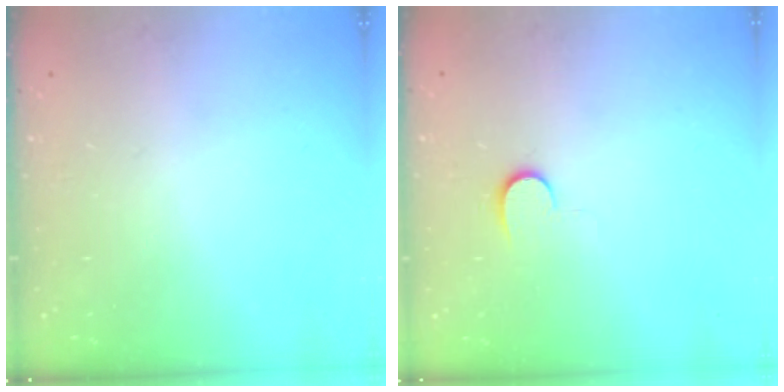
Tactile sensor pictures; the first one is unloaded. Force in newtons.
{"total": 5.1, "press": 5.1, "slide": 0.5}